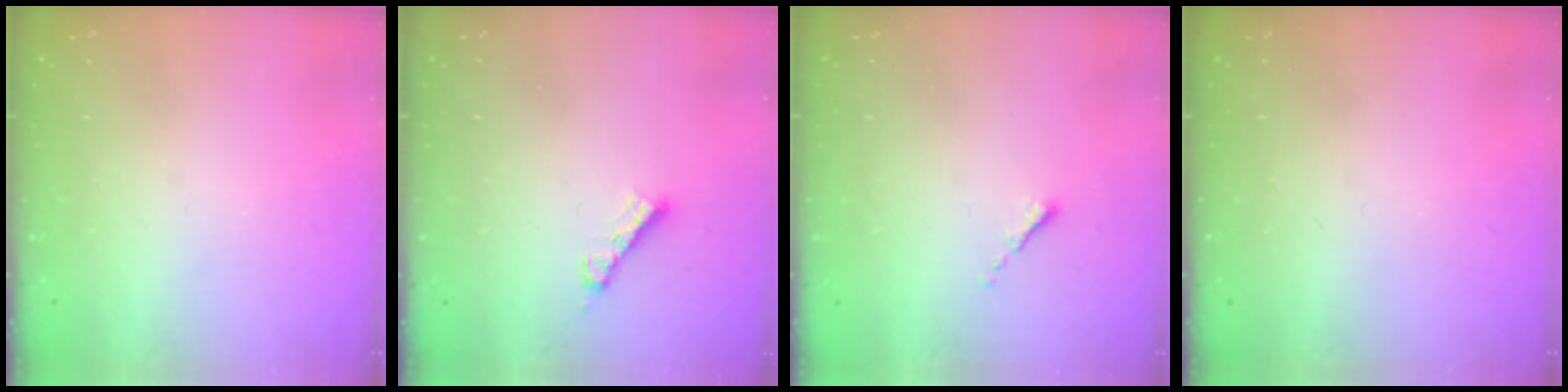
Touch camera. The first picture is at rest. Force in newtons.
{"total": 4.0, "press": 4.0, "slide": 0.2}
{"total": 0.6, "press": 0.5, "slide": 0.2}
{"total": 0.0}